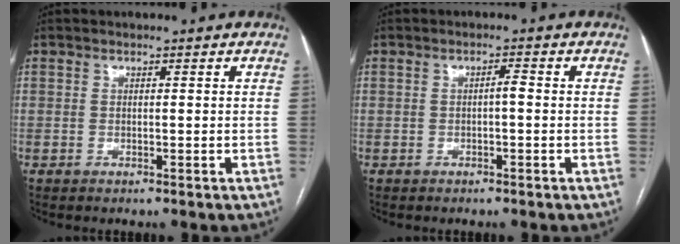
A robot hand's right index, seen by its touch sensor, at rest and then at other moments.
{"total": 1.3, "force": [-0.2, 0.2, 1.3], "torque": [-0.019, 0.004, -0.004]}